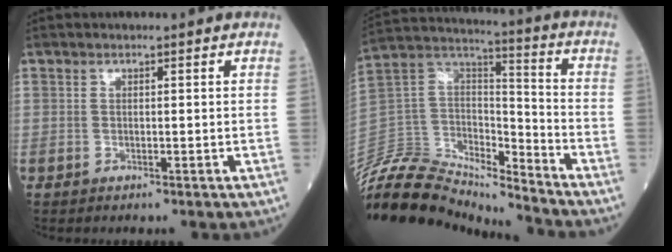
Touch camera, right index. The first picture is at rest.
{"total": 18.9, "force": [-18.2, 3.4, 3.8], "torque": [-0.074, 0.058, -0.322]}